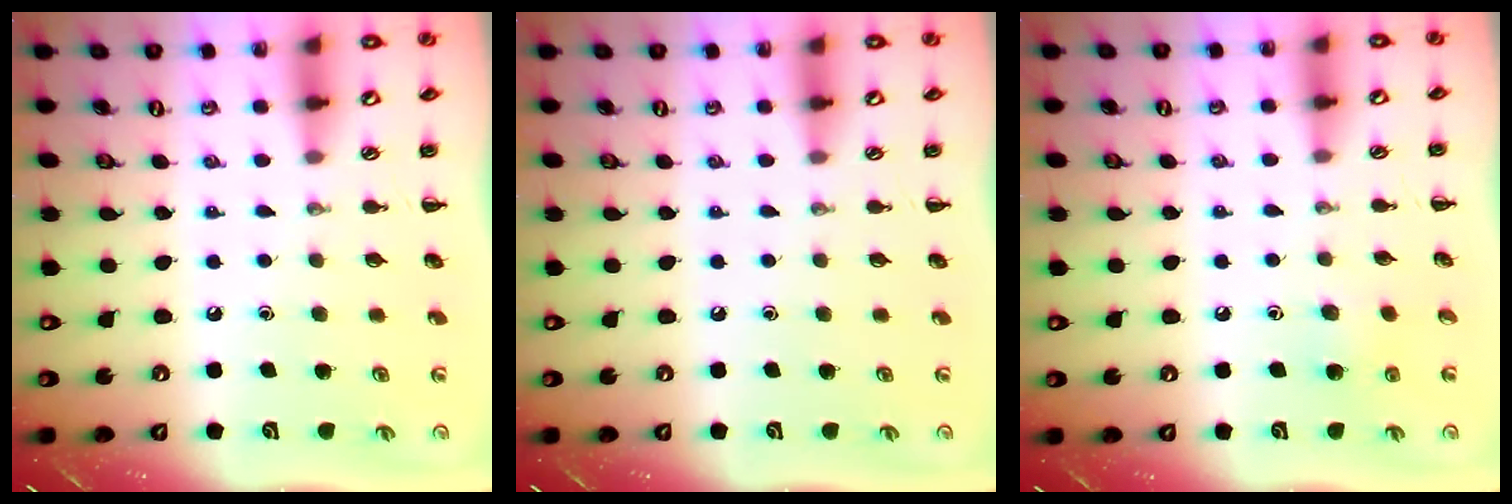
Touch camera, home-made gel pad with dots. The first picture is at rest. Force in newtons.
{"total": 0.0}
{"total": 4.6, "press": 4.4, "slide": 1.4}